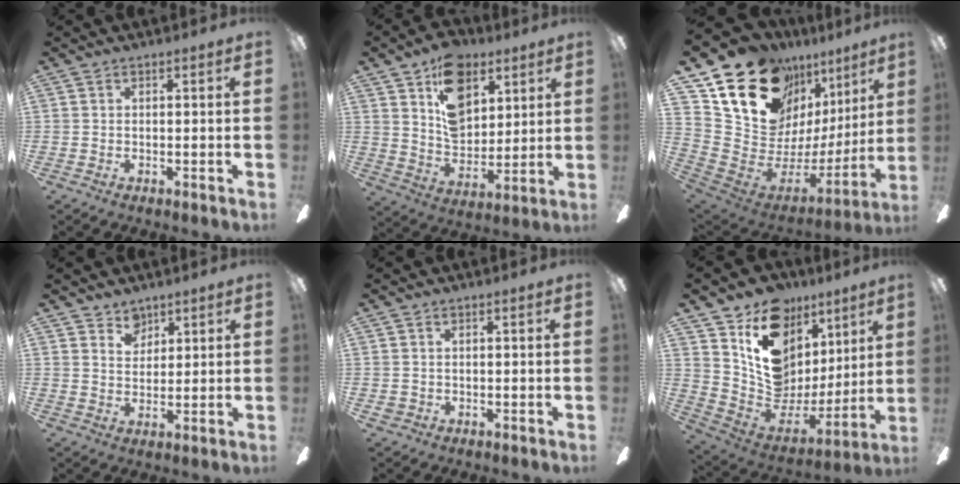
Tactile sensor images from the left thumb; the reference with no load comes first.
{"total": 15.2, "force": [8.4, 10.0, 7.8], "torque": [-0.122, -0.029, 0.157]}
{"total": 21.0, "force": [14.5, 11.8, 9.5], "torque": [-0.170, -0.096, 0.282]}
{"total": 4.8, "force": [3.6, 3.0, 0.7], "torque": [-0.004, -0.015, 0.064]}
{"total": 1.2, "force": [0.2, 1.1, 0.3], "torque": [-0.008, 0.005, 0.003]}
{"total": 16.5, "force": [9.6, 11.6, 6.7], "torque": [-0.111, -0.069, 0.184]}